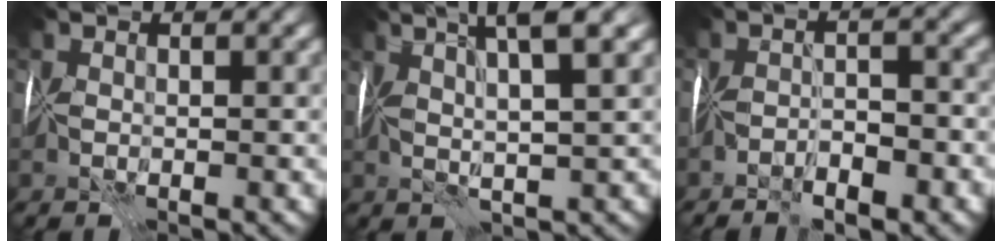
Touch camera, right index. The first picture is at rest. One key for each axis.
{"total": 5.9, "fx": 3.2, "fy": 0.8, "fz": 5.0, "tx": -0.067, "ty": 0.019, "tz": 0.043}
{"total": 2.8, "fx": -2.3, "fy": 0.3, "fz": 1.5, "tx": -0.019, "ty": 0.002, "tz": -0.041}